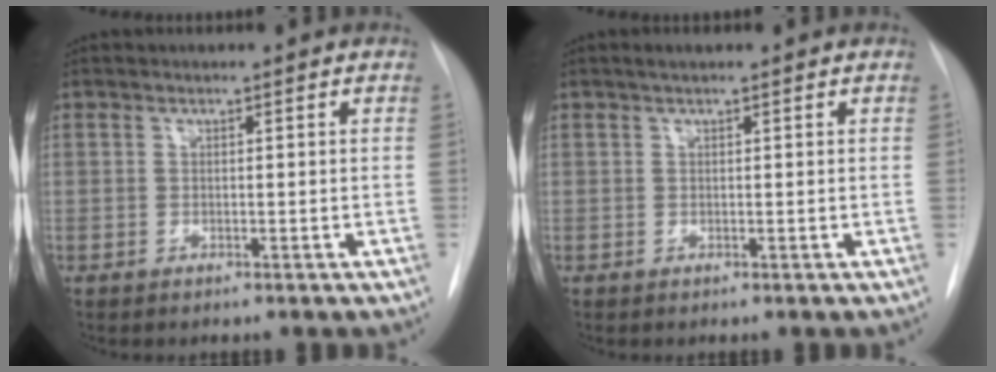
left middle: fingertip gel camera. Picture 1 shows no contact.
{"total": 1.0, "force": [0.7, 0.1, 0.7], "torque": [-0.014, 0.008, 0.013]}